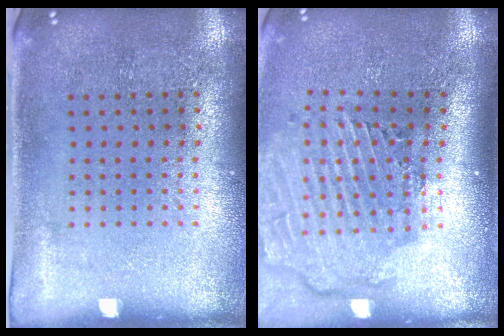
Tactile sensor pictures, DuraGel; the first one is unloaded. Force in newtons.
{"total": 2.9, "press": 2.4, "slide": 1.7}